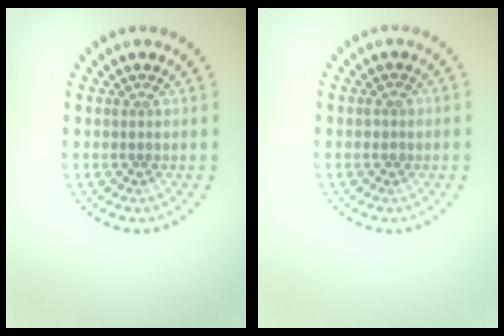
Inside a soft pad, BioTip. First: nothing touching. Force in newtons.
{"total": 0.8, "press": 0.8, "slide": 0.2}